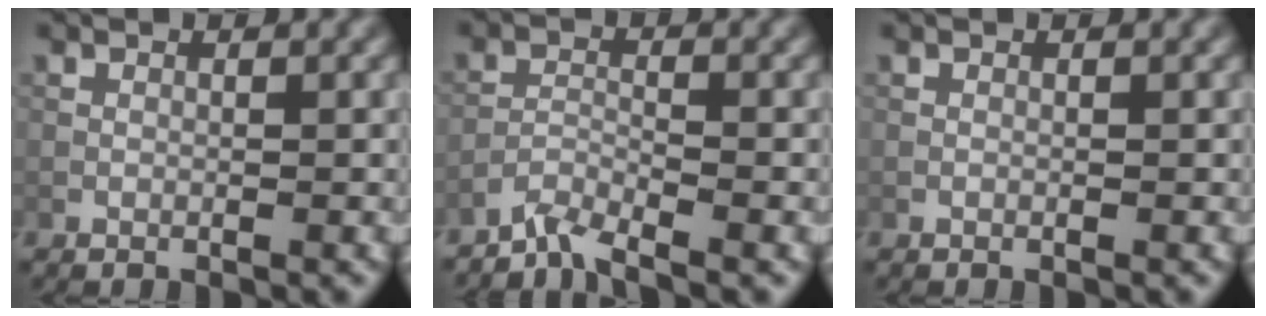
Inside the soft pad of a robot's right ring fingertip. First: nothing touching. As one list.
[{"total": 2.4, "force": [-2.2, 0.1, 1.0], "torque": [-0.019, -0.001, -0.051]}, {"total": 0.0}]